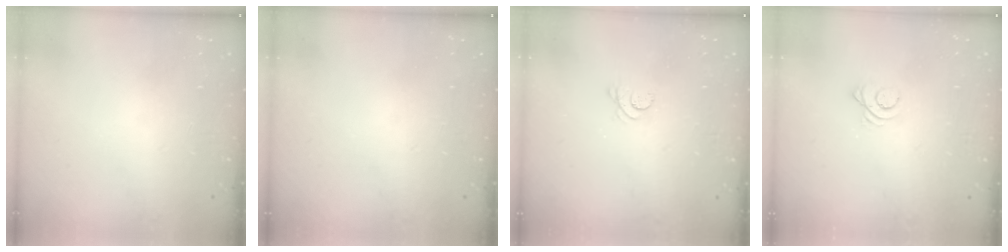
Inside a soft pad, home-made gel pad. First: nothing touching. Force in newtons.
{"total": 0.0}
{"total": 3.0, "press": 2.9, "slide": 0.4}
{"total": 2.3, "press": 2.3, "slide": 0.3}